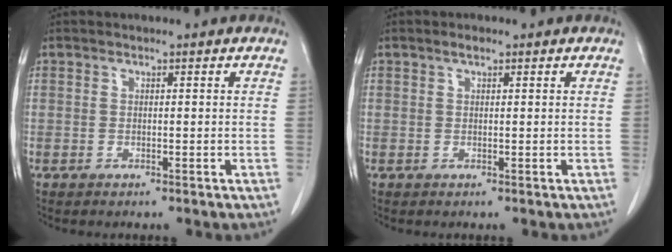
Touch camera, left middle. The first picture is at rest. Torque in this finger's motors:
{"motor_torque": [0.16, -0.10, -0.05, 0.01]}